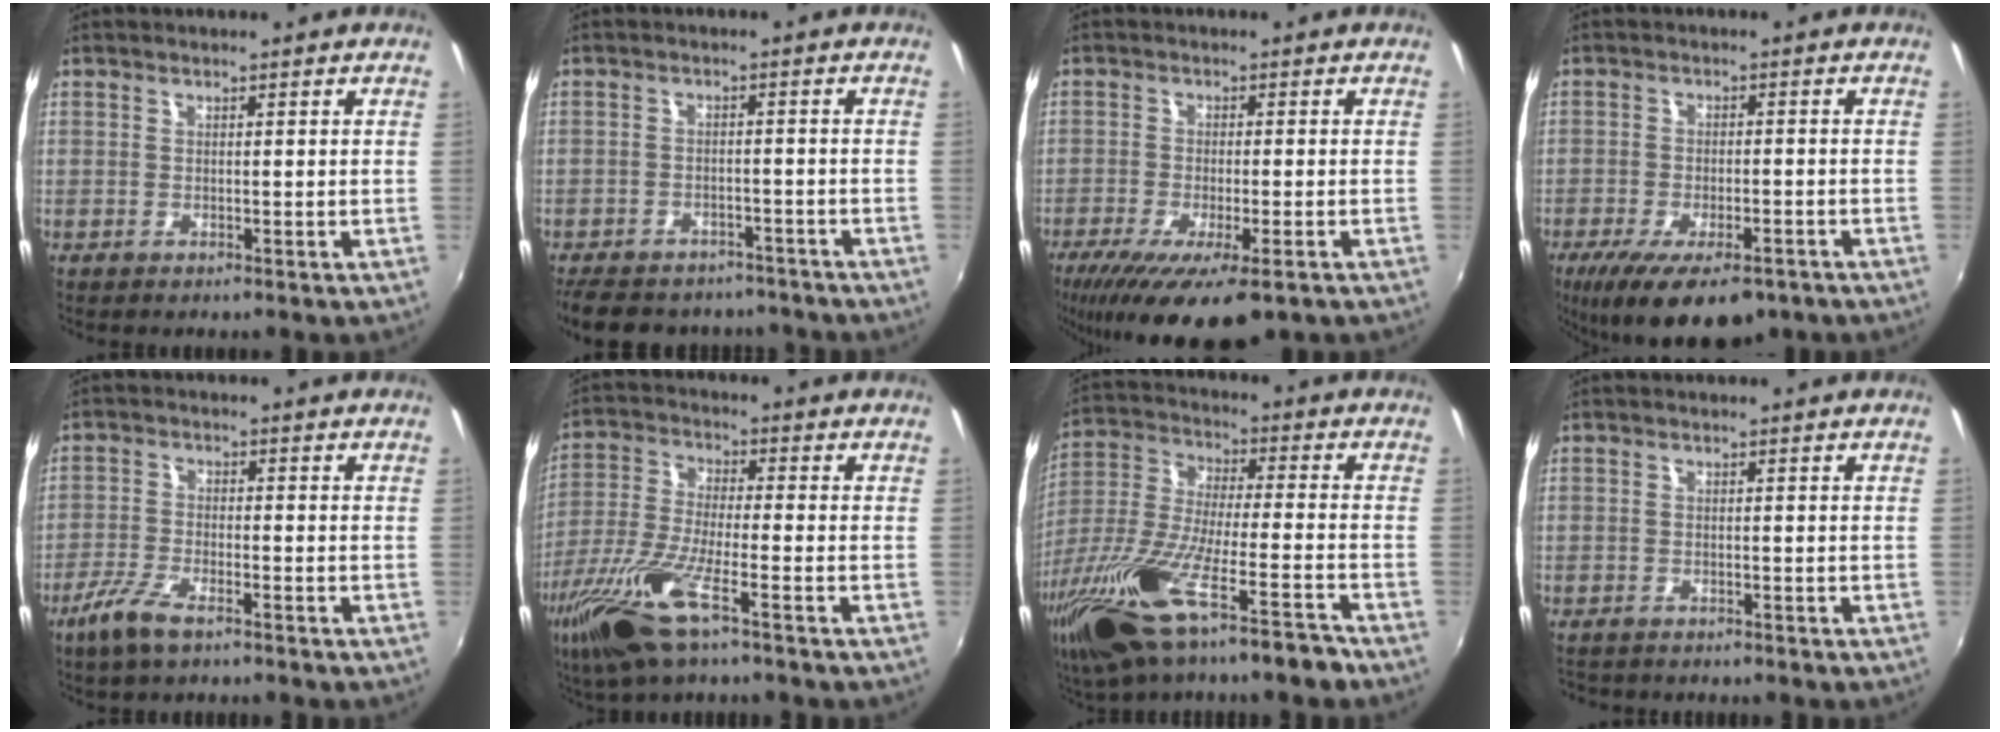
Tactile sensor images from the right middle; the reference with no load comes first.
{"total": 15.4, "force": [-12.7, 6.7, 5.5], "torque": [-0.133, 0.002, -0.173]}
{"total": 13.6, "force": [-8.6, 3.6, 9.9], "torque": [-0.196, -0.052, -0.135]}
{"total": 14.7, "force": [-9.7, 5.9, 9.4], "torque": [-0.186, -0.039, -0.145]}
{"total": 6.1, "force": [-4.3, 1.7, 3.9], "torque": [-0.099, -0.010, -0.086]}
{"total": 14.2, "force": [-8.1, 2.8, 11.3], "torque": [-0.249, -0.034, -0.162]}
{"total": 21.1, "force": [-14.2, 3.3, 15.3], "torque": [-0.308, -0.054, -0.257]}
{"total": 2.5, "force": [-2.3, 0.8, 0.5], "torque": [-0.016, -0.013, -0.038]}